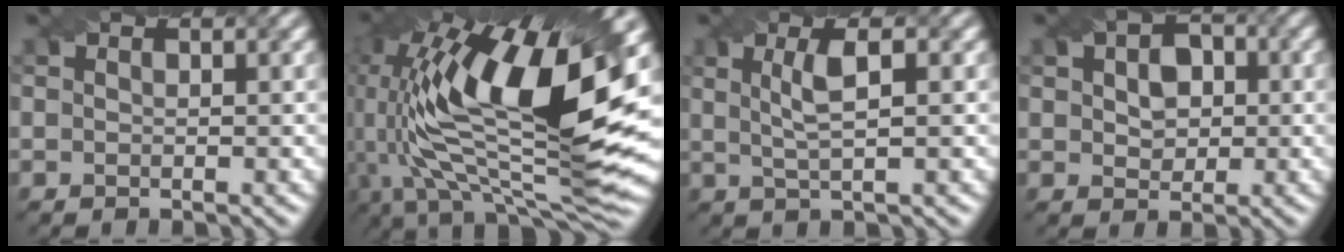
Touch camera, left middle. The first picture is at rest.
{"total": 16.7, "force": [2.9, 6.5, 15.1], "torque": [-0.272, 0.010, 0.042]}
{"total": 3.3, "force": [0.7, 0.8, 3.1], "torque": [-0.059, 0.002, 0.015]}
{"total": 4.4, "force": [0.7, 3.2, 2.9], "torque": [-0.042, 0.008, 0.007]}